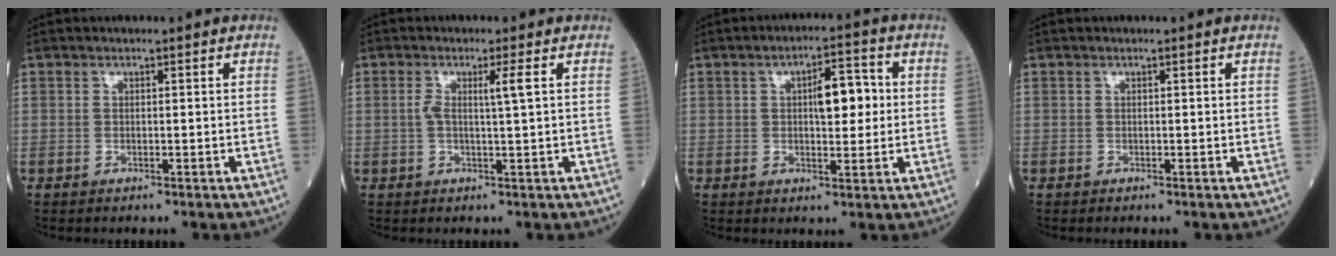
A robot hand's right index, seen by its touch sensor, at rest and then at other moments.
{"total": 3.1, "force": [0.7, -0.4, 3.0], "torque": [-0.061, 0.002, 0.010]}
{"total": 6.4, "force": [1.0, 2.3, 5.9], "torque": [-0.086, 0.012, 0.014]}
{"total": 0.0}